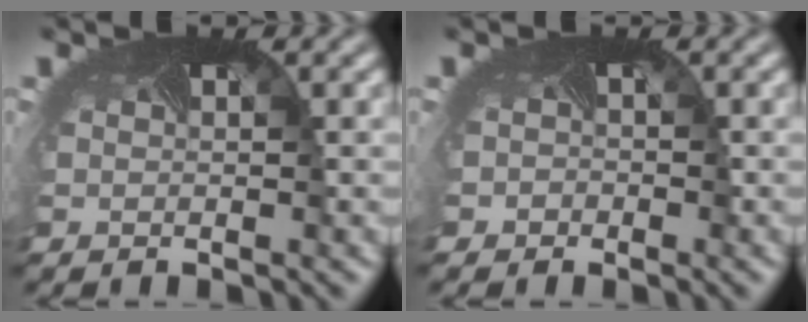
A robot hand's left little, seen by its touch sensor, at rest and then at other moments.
{"total": 1.8, "force": [-0.7, 1.6, 0.3], "torque": [0.002, -0.005, -0.016]}